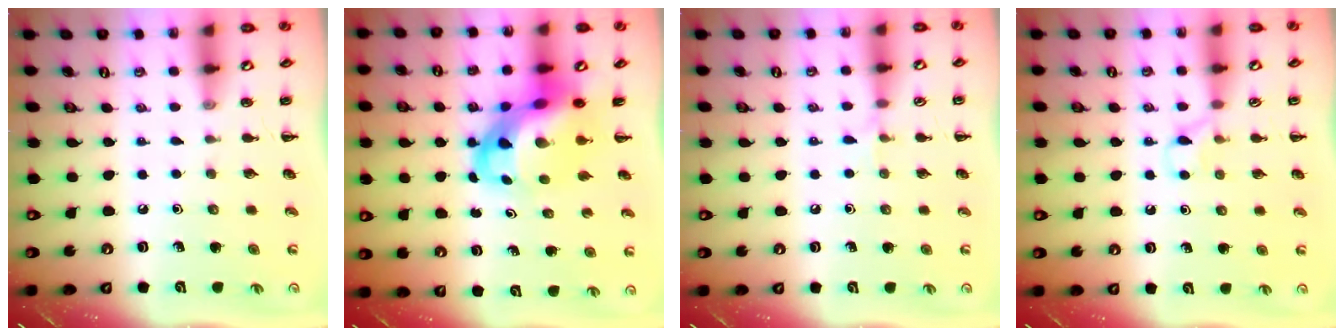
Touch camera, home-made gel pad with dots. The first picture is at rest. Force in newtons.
{"total": 9.0, "press": 8.5, "slide": 2.7}
{"total": 4.5, "press": 4.2, "slide": 1.5}
{"total": 5.4, "press": 5.1, "slide": 1.9}